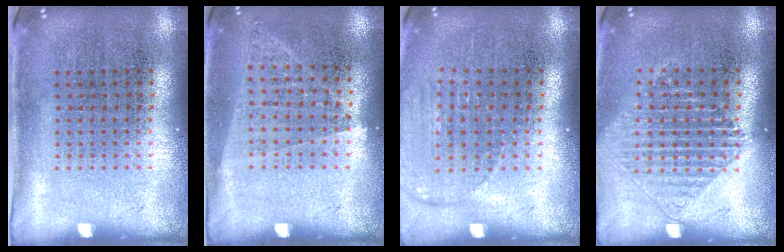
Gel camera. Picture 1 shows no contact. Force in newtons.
{"total": 1.0, "press": 0.9, "slide": 0.4}
{"total": 1.4, "press": 1.2, "slide": 0.6}
{"total": 1.2, "press": 1.1, "slide": 0.5}